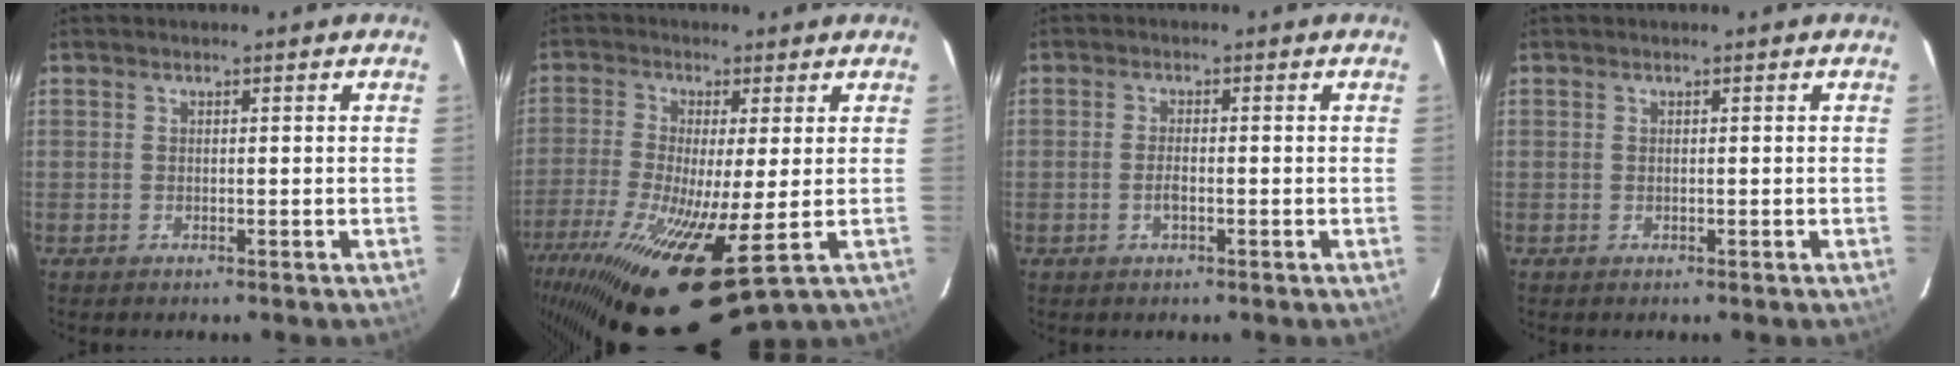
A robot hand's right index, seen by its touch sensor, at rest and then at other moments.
{"total": 19.8, "force": [-8.0, 4.2, 17.6], "torque": [-0.368, -0.075, -0.139]}
{"total": 2.1, "force": [-0.8, 0.8, 1.8], "torque": [-0.038, 0.001, -0.016]}
{"total": 0.0}